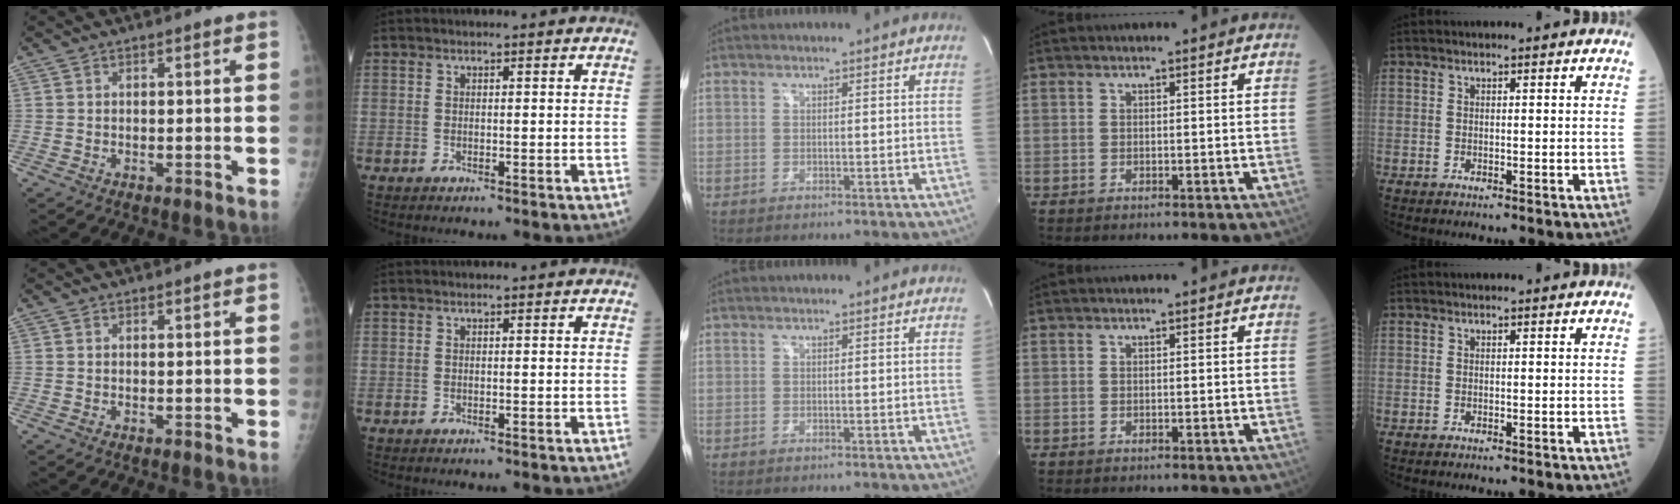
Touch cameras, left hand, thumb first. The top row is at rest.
{}